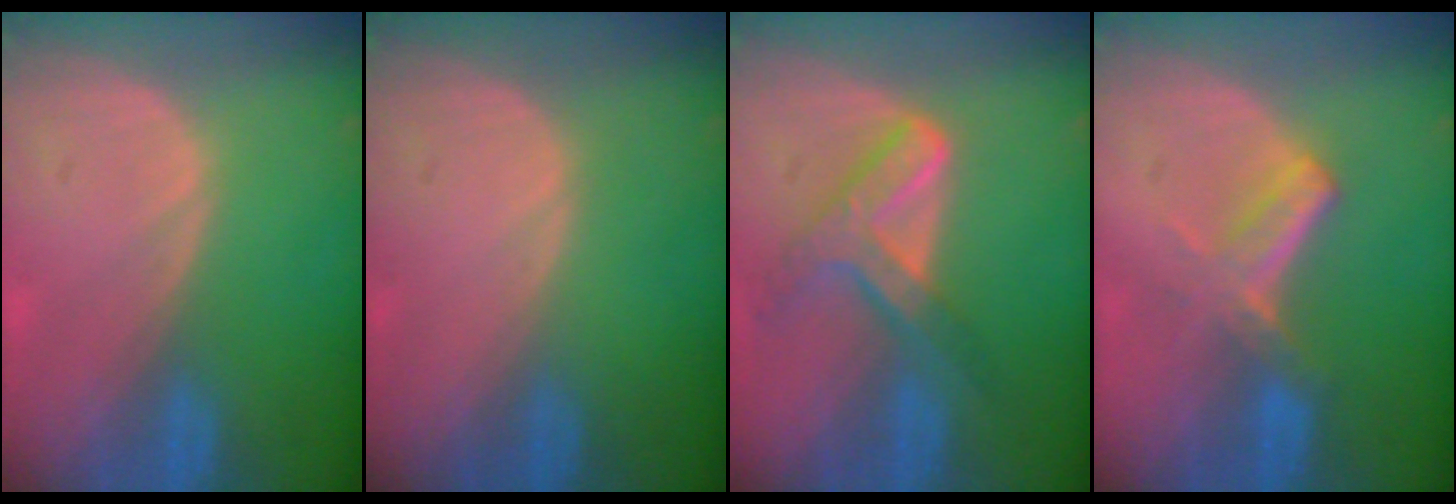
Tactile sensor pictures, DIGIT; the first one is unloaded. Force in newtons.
{"total": 0.0}
{"total": 7.3, "press": 6.2, "slide": 3.8}
{"total": 5.8, "press": 5.1, "slide": 2.9}